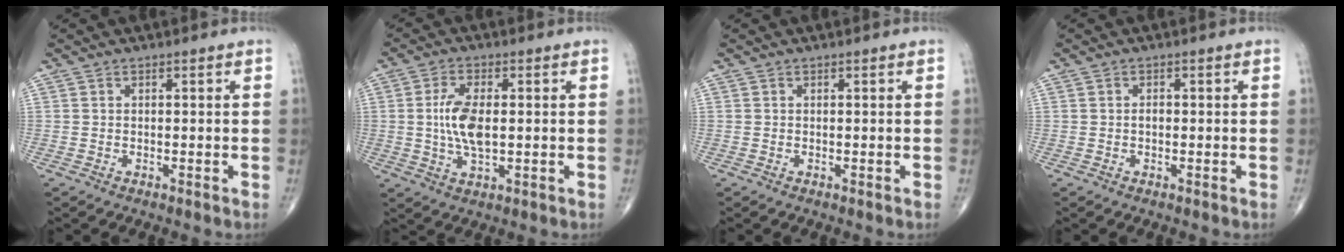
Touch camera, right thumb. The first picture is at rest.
{"total": 7.8, "force": [0.2, 3.5, 6.9], "torque": [-0.145, -0.004, 0.003]}
{"total": 0.0}
{"total": 0.8, "force": [-0.1, 0.5, 0.6], "torque": [-0.009, 0.001, -0.004]}